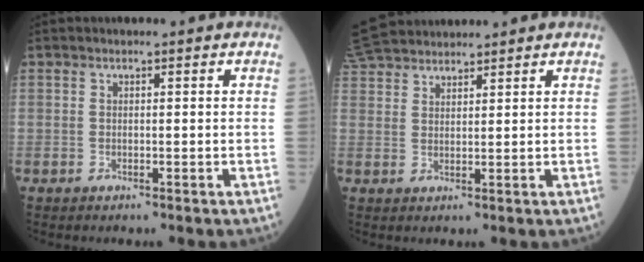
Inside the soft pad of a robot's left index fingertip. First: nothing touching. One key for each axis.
{"total": 9.2, "fx": 8.5, "fy": 1.9, "fz": 2.8, "tx": -0.057, "ty": 0.040, "tz": 0.161}